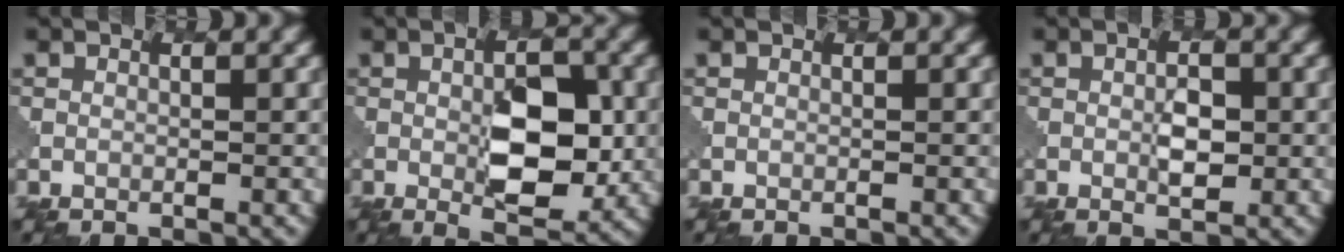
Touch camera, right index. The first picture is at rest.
{"total": 6.2, "force": [-0.2, 2.7, 5.5], "torque": [-0.081, -0.005, 0.000]}
{"total": 0.0}
{"total": 2.1, "force": [0.1, 1.1, 1.8], "torque": [-0.028, -0.003, 0.002]}